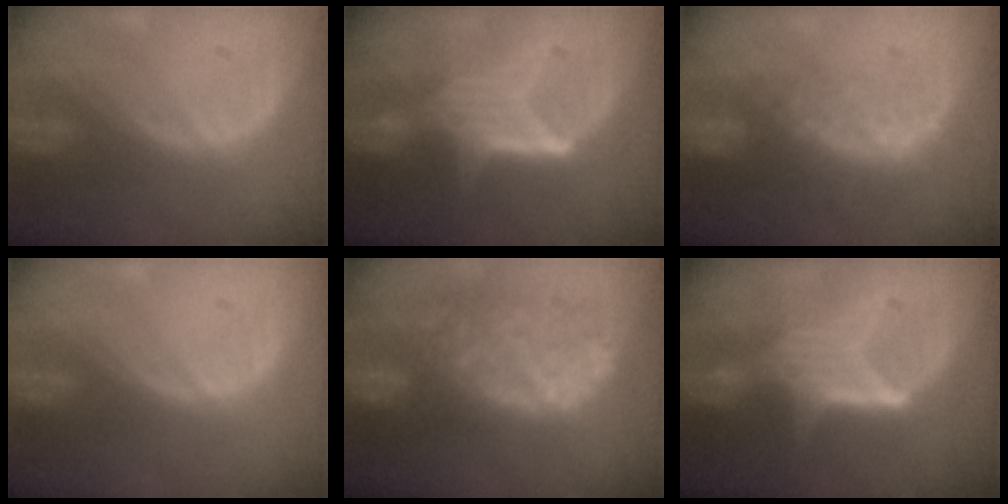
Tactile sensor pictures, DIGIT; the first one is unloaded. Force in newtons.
{"total": 6.6, "press": 5.9, "slide": 3.1}
{"total": 8.3, "press": 6.9, "slide": 4.5}
{"total": 0.0}
{"total": 12.2, "press": 10.1, "slide": 6.9}
{"total": 6.6, "press": 5.9, "slide": 3.1}